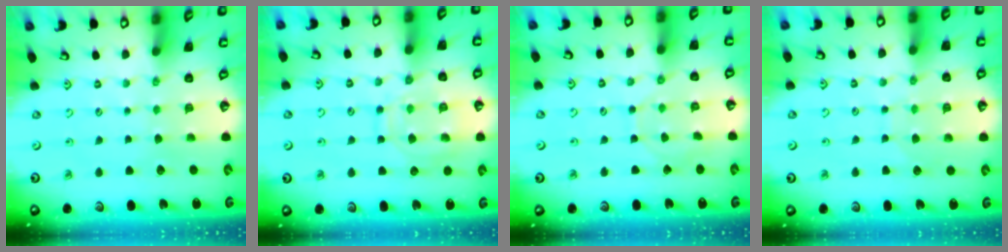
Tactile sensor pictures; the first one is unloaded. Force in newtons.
{"total": 12.5, "press": 12.5, "slide": 1.0}
{"total": 6.0, "press": 6.0, "slide": 0.3}
{"total": 5.6, "press": 5.6, "slide": 0.3}